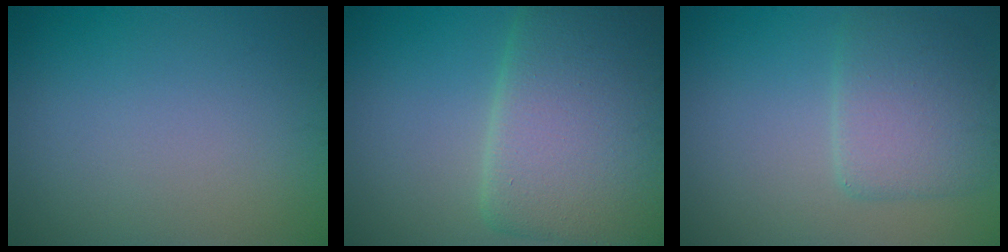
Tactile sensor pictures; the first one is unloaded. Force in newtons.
{"total": 11.0, "press": 11.0, "slide": 0.3}
{"total": 4.4, "press": 4.4, "slide": 0.3}